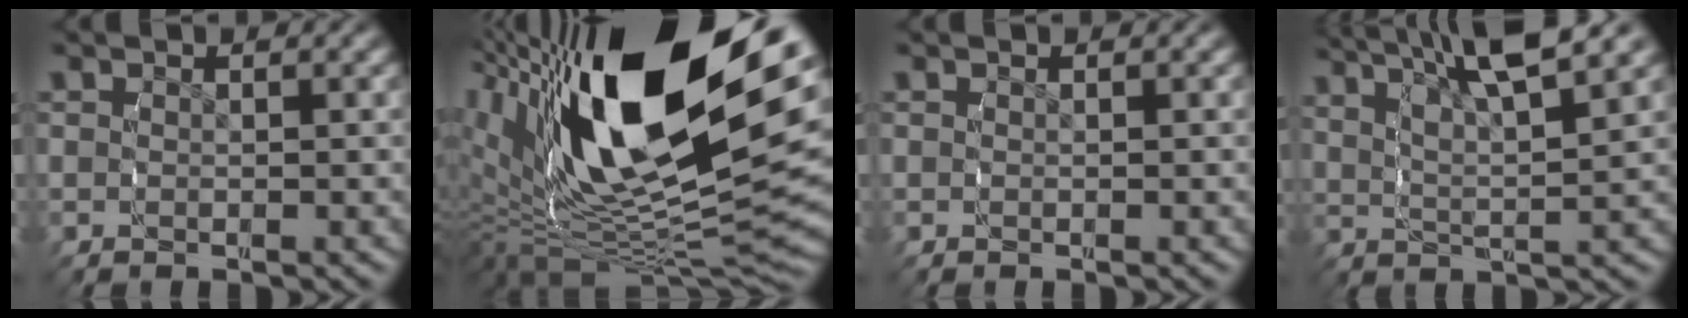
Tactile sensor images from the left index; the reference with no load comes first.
{"total": 20.2, "force": [3.4, 10.2, 17.0], "torque": [-0.294, -0.001, 0.062]}
{"total": 0.0}
{"total": 7.5, "force": [4.6, 2.2, 5.5], "torque": [-0.088, 0.014, 0.067]}